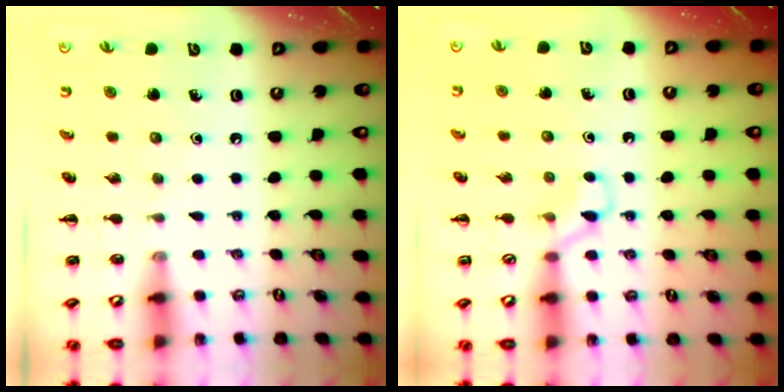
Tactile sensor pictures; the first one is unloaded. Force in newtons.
{"total": 4.4, "press": 4.0, "slide": 1.6}